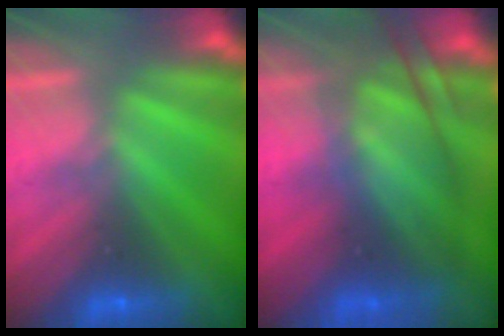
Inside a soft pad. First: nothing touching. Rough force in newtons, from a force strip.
{"total": 7.3}